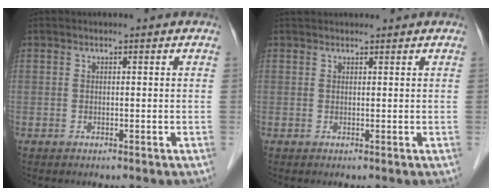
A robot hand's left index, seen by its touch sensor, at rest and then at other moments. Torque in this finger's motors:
{"motor_torque": [0.24, -0.21, 0.00, -0.01]}